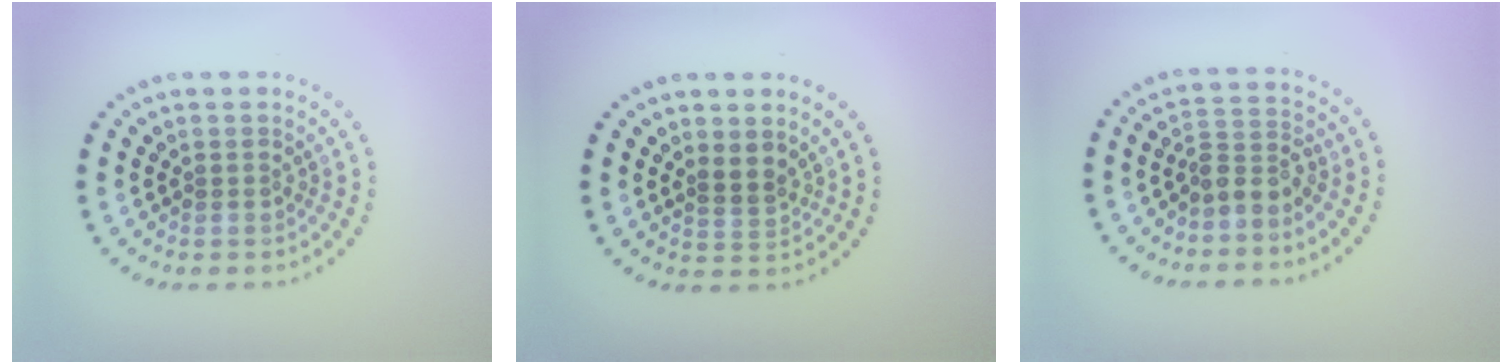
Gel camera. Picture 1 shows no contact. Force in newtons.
{"total": 1.2, "press": 0.8, "slide": 0.9}
{"total": 2.6, "press": 2.0, "slide": 1.8}